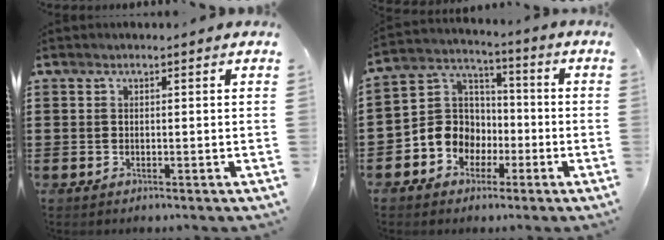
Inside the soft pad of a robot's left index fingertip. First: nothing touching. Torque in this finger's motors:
{"motor_torque": [1.15, 0.99, 0.42, 0.09]}